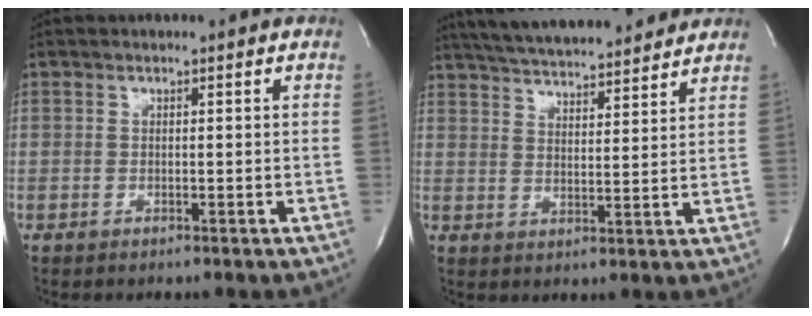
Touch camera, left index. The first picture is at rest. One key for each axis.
{"total": 18.1, "fx": 16.3, "fy": 2.8, "fz": 7.2, "tx": -0.126, "ty": 0.029, "tz": 0.243}